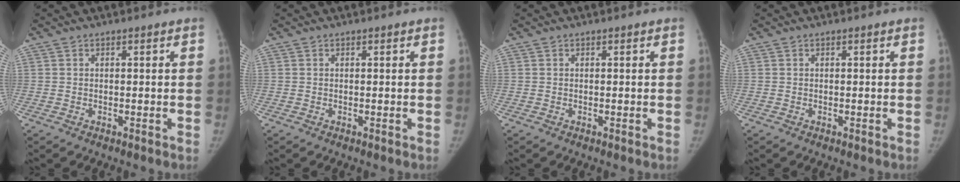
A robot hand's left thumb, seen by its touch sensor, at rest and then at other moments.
{"total": 0.0}
{"total": 0.0}
{"total": 0.0}